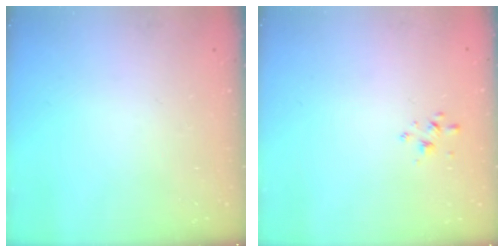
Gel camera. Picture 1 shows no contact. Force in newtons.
{"total": 1.7, "press": 1.7, "slide": 0.3}